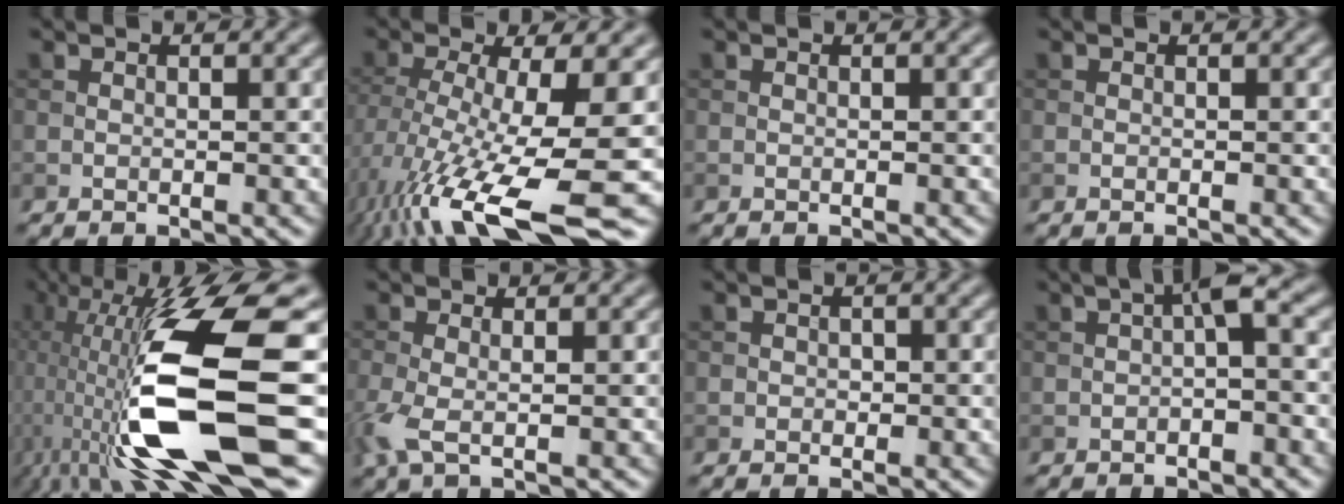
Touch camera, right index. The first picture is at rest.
{"total": 14.6, "force": [-6.5, 3.5, 12.6], "torque": [-0.247, -0.017, -0.103]}
{"total": 0.0}
{"total": 0.0}
{"total": 16.1, "force": [-1.6, 4.7, 15.4], "torque": [-0.290, 0.001, -0.026]}
{"total": 3.1, "force": [-0.7, 1.1, 2.8], "torque": [-0.077, -0.008, -0.019]}
{"total": 0.7, "force": [0.0, 0.7, 0.2], "torque": [0.001, -0.004, -0.003]}
{"total": 2.6, "force": [-0.2, 0.5, 2.5], "torque": [-0.040, 0.011, -0.006]}